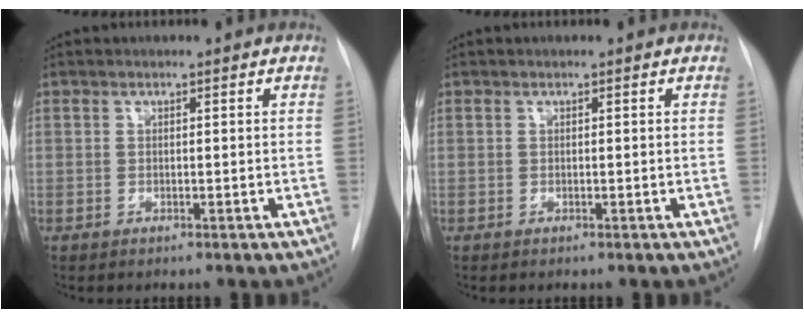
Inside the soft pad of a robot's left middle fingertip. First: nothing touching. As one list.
[{"total": 0.0}]